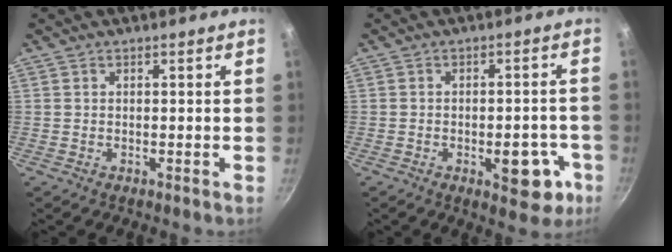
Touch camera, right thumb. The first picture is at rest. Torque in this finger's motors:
{"motor_torque": [2.70, 2.31, 0.98, -0.53, 0.01]}